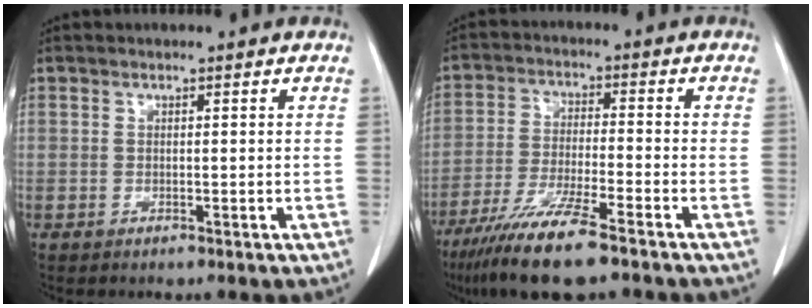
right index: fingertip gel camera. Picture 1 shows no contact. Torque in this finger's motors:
{"motor_torque": [0.61, -0.62, 0.68, 0.21]}